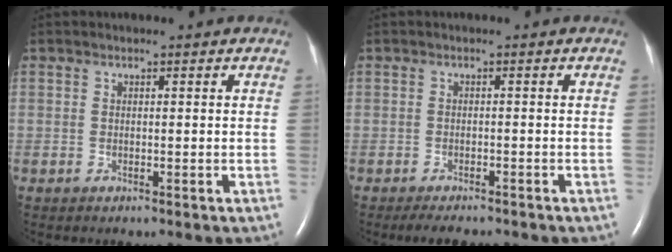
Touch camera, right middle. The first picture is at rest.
{"total": 4.5, "force": [-3.9, 1.2, 2.0], "torque": [-0.028, -0.007, -0.052]}